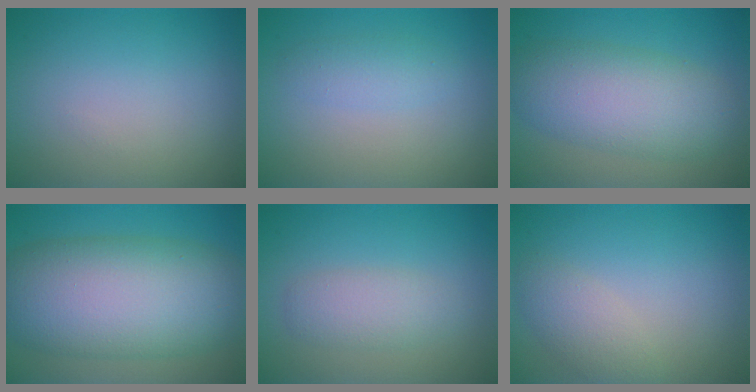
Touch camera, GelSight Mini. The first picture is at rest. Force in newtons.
{"total": 1.6, "press": 1.6, "slide": 0.0}
{"total": 7.2, "press": 7.2, "slide": 0.2}
{"total": 12.5, "press": 12.5, "slide": 0.5}
{"total": 2.7, "press": 2.7, "slide": 0.1}
{"total": 2.4, "press": 2.4, "slide": 0.2}